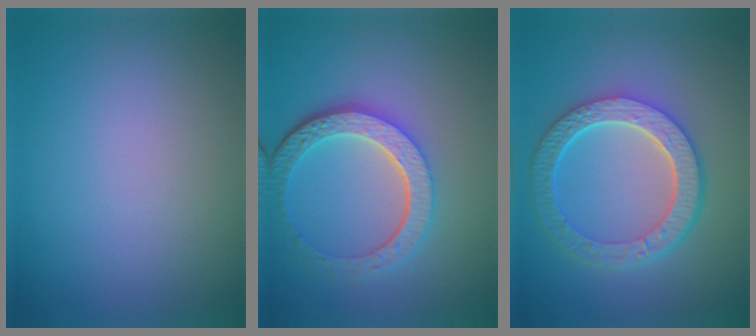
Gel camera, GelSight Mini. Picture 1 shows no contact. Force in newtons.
{"total": 6.0, "press": 4.5, "slide": 4.0}
{"total": 6.4, "press": 4.9, "slide": 4.1}